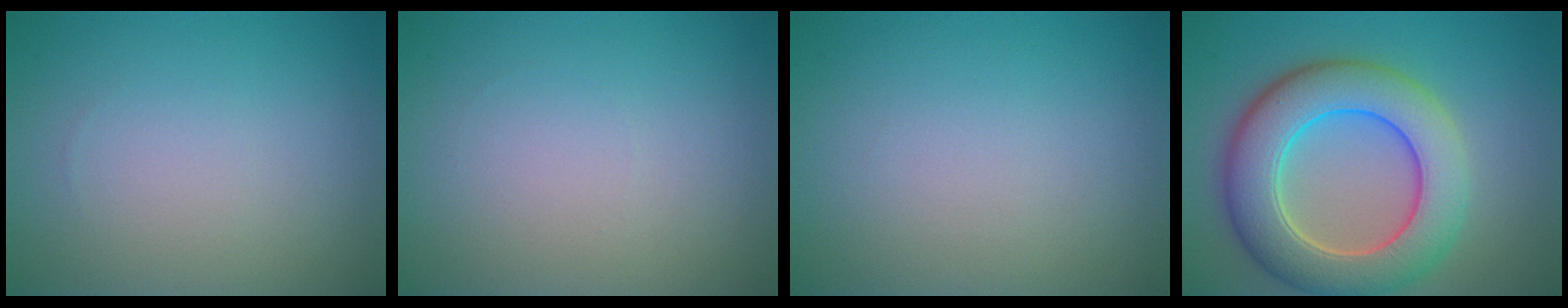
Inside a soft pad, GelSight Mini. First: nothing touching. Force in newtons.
{"total": 0.0}
{"total": 0.0}
{"total": 9.1, "press": 9.1, "slide": 0.2}